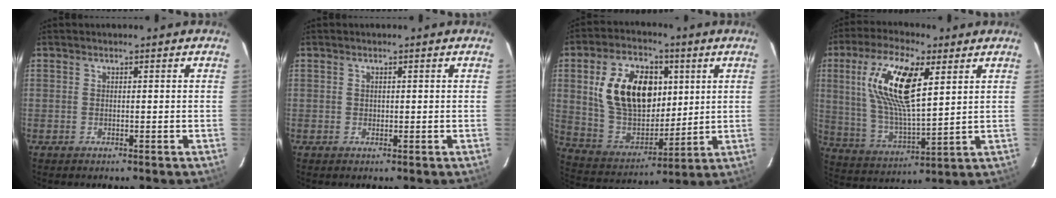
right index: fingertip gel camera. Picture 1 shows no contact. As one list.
[{"total": 0.6, "force": [0.1, 0.6, 0.1], "torque": [0.002, 0.003, 0.002]}, {"total": 19.8, "force": [5.1, 12.5, 14.4], "torque": [-0.281, 0.013, 0.107]}, {"total": 17.2, "force": [6.3, 5.8, 14.9], "torque": [-0.290, 0.010, 0.125]}]